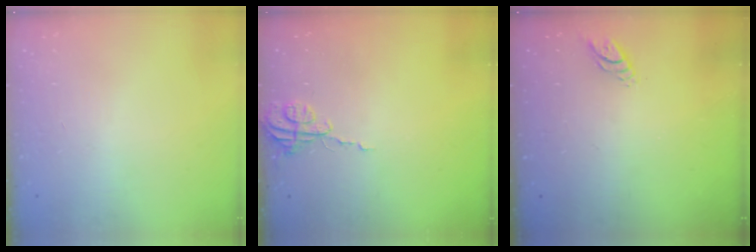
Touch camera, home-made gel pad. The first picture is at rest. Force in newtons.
{"total": 3.8, "press": 3.8, "slide": 0.4}
{"total": 3.6, "press": 3.5, "slide": 0.3}